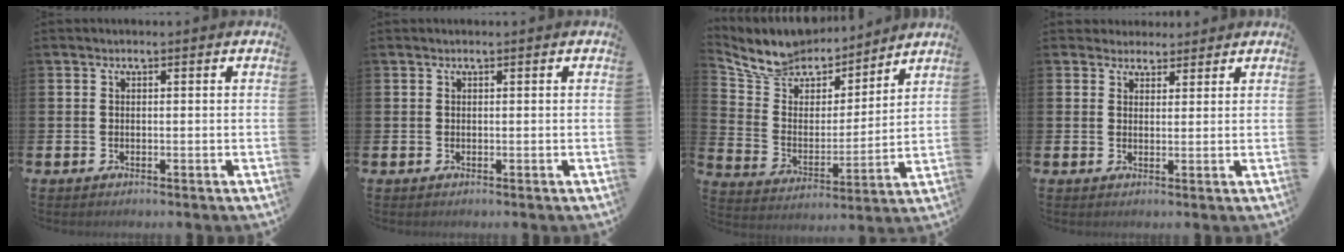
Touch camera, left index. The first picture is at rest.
{"total": 0.0}
{"total": 9.5, "force": [8.8, 3.4, 0.5], "torque": [-0.064, -0.071, 0.162]}
{"total": 3.1, "force": [2.7, 1.4, -0.3], "torque": [0.011, -0.012, 0.046]}